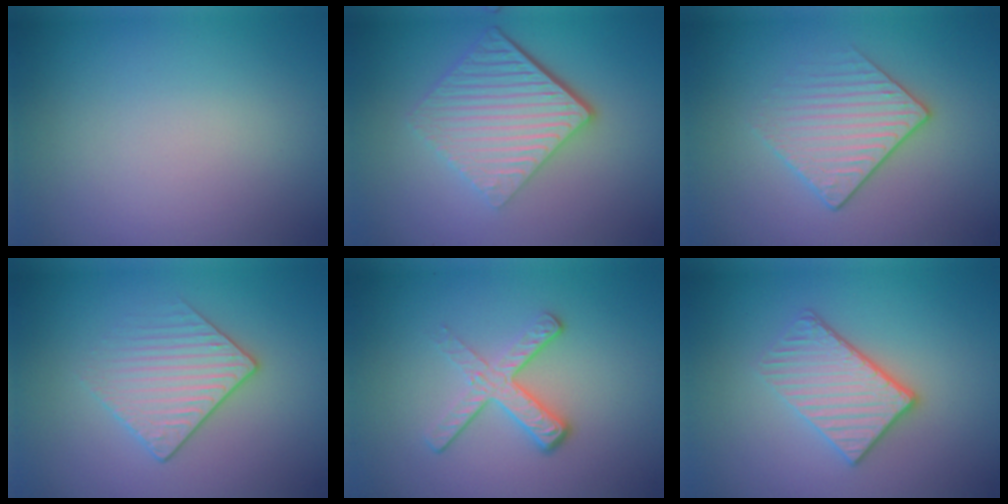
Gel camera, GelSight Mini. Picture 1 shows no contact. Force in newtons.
{"total": 6.5, "press": 4.3, "slide": 4.8}
{"total": 3.1, "press": 2.9, "slide": 1.2}
{"total": 2.4, "press": 2.1, "slide": 1.1}
{"total": 3.8, "press": 2.5, "slide": 2.9}
{"total": 3.8, "press": 3.2, "slide": 2.0}